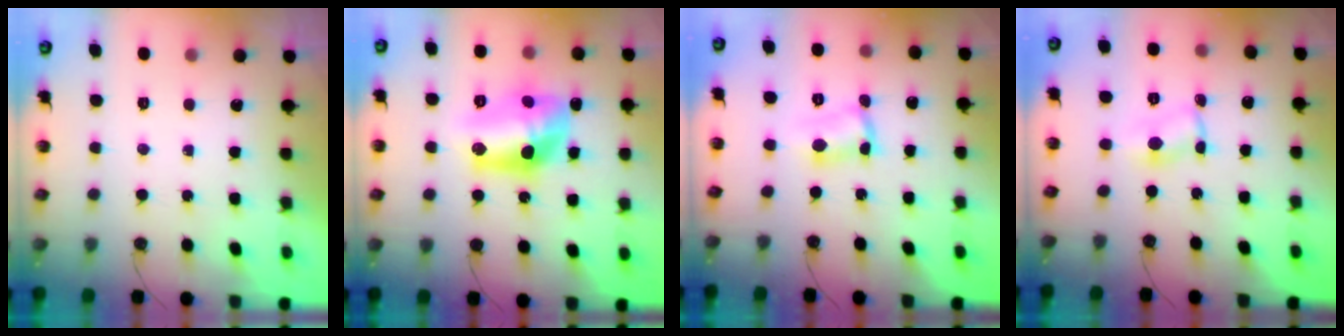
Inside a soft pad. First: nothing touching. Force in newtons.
{"total": 14.1, "press": 14.1, "slide": 0.9}
{"total": 2.8, "press": 2.8, "slide": 0.6}
{"total": 2.0, "press": 2.0, "slide": 0.1}